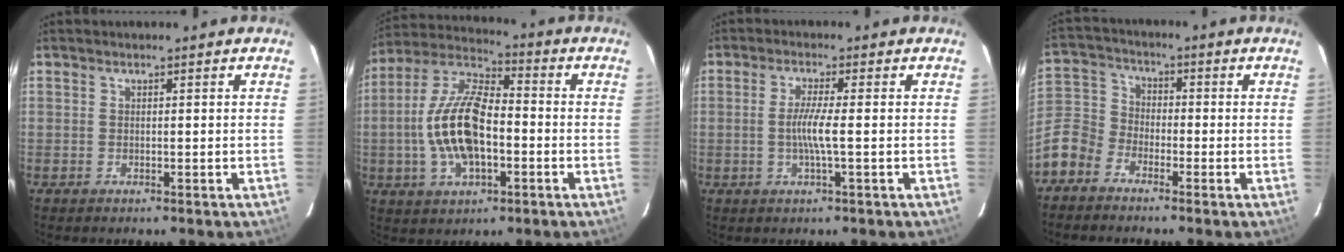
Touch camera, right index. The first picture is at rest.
{"total": 15.7, "force": [-2.7, 7.2, 13.7], "torque": [-0.283, 0.007, -0.052]}
{"total": 4.3, "force": [-0.7, -0.4, 4.2], "torque": [-0.083, -0.004, -0.015]}
{"total": 9.1, "force": [-5.5, 6.6, 3.2], "torque": [-0.083, 0.024, -0.128]}